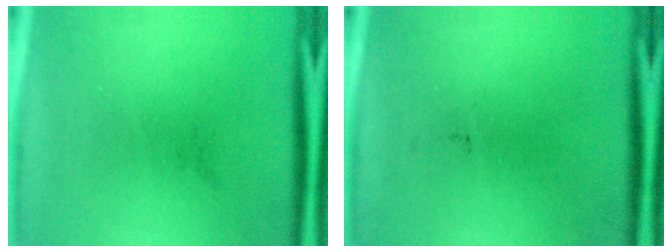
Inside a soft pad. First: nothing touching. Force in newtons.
{"total": 0.0}